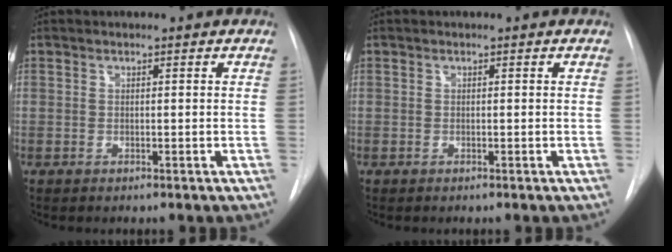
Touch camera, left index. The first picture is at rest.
{"total": 0.0}